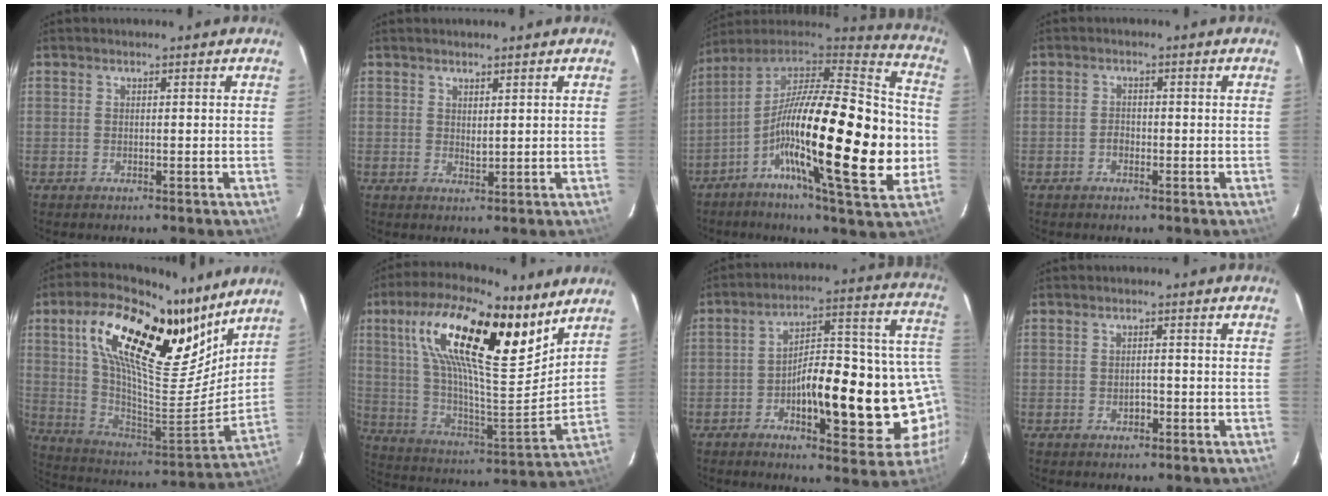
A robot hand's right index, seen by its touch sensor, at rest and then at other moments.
{"total": 1.6, "force": [1.2, 0.6, 0.9], "torque": [-0.015, -0.001, 0.020]}
{"total": 29.5, "force": [-6.6, 6.5, 28.0], "torque": [-0.462, -0.027, -0.128]}
{"total": 1.5, "force": [-0.9, 1.0, 0.7], "torque": [-0.015, 0.004, -0.016]}
{"total": 29.4, "force": [17.2, 11.7, 20.7], "torque": [-0.371, 0.021, 0.305]}
{"total": 25.9, "force": [13.9, 8.1, 20.3], "torque": [-0.358, 0.036, 0.245]}
{"total": 22.0, "force": [-3.8, 8.7, 19.9], "torque": [-0.270, 0.023, -0.043]}
{"total": 1.5, "force": [-0.7, 1.0, 0.9], "torque": [-0.017, 0.006, -0.008]}